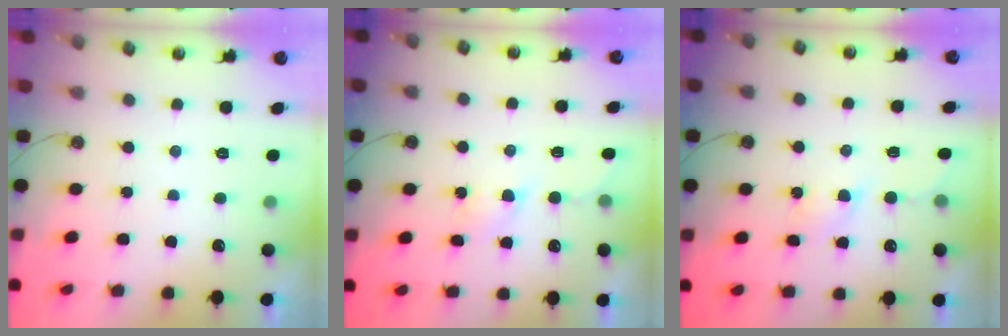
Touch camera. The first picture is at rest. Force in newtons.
{"total": 4.1, "press": 4.0, "slide": 0.6}
{"total": 4.1, "press": 4.0, "slide": 0.6}